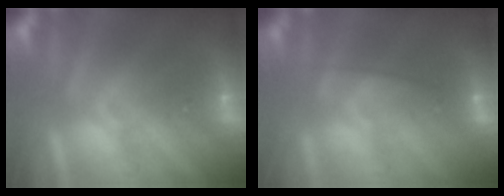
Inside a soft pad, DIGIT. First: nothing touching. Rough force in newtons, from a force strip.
{"total": 2.3}